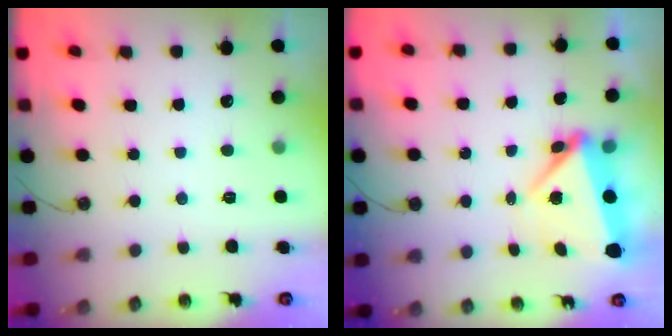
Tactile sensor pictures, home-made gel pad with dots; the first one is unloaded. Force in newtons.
{"total": 7.5, "press": 5.7, "slide": 4.8}